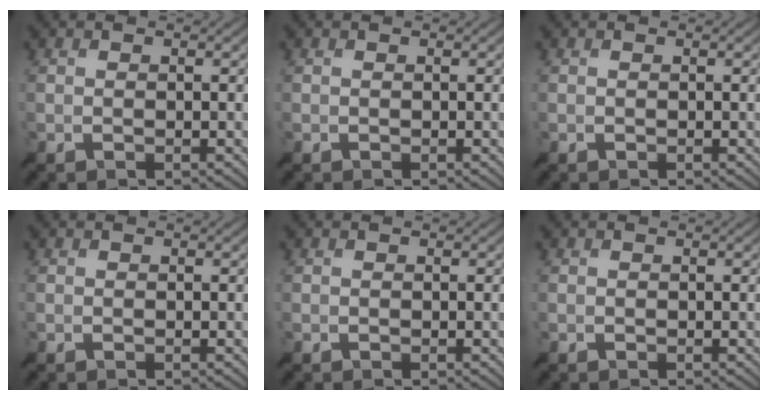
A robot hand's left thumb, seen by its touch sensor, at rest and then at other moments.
{"total": 0.0}
{"total": 0.0}
{"total": 0.0}
{"total": 0.0}
{"total": 0.0}